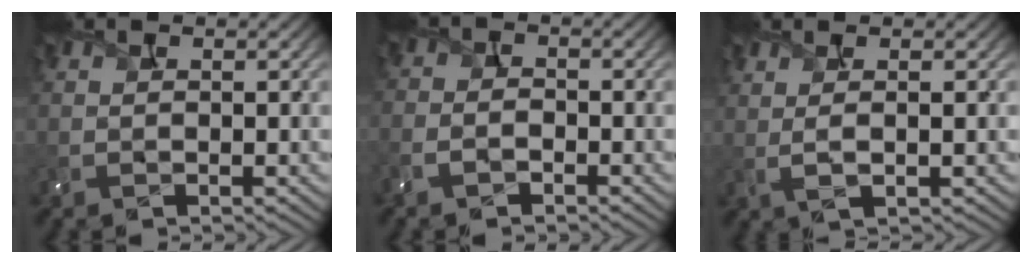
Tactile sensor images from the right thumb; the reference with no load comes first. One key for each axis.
{"total": 3.2, "fx": -2.3, "fy": 1.5, "fz": 1.7, "tx": -0.031, "ty": -0.002, "tz": -0.051}
{"total": 2.3, "fx": 0.5, "fy": 0.3, "fz": 2.3, "tx": -0.048, "ty": 0.005, "tz": 0.010}